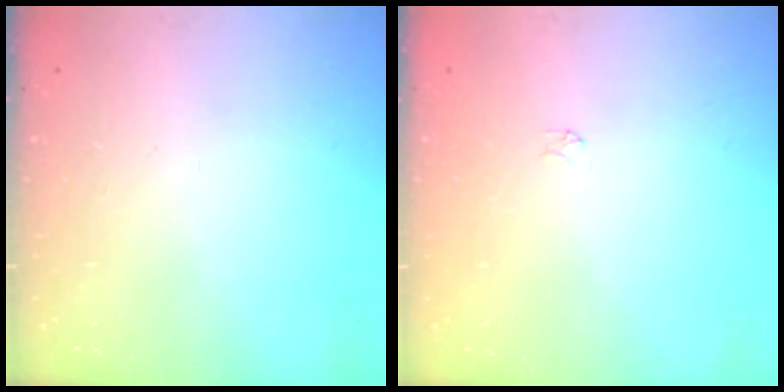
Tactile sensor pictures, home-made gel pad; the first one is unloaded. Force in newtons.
{"total": 2.2, "press": 2.2, "slide": 0.3}